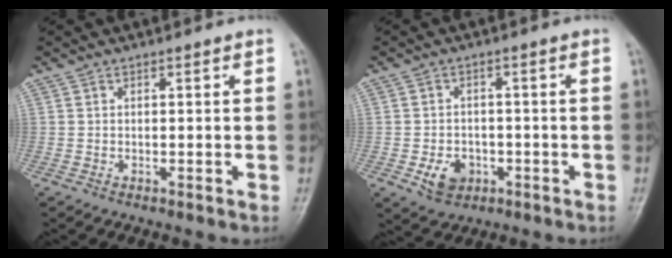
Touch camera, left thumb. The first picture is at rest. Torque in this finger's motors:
{"motor_torque": [0.11, 1.19, 0.35, 0.34, 0.00]}